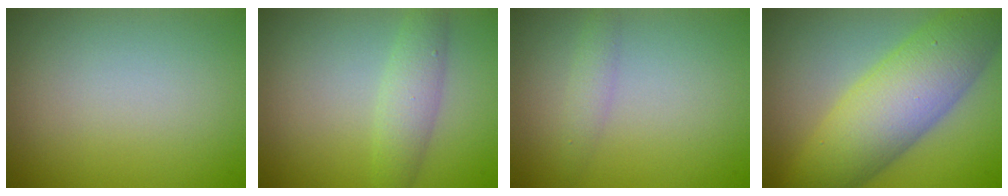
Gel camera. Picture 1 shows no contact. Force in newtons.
{"total": 2.8, "press": 2.8, "slide": 0.0}
{"total": 1.3, "press": 1.3, "slide": 0.0}
{"total": 9.6, "press": 9.6, "slide": 0.1}